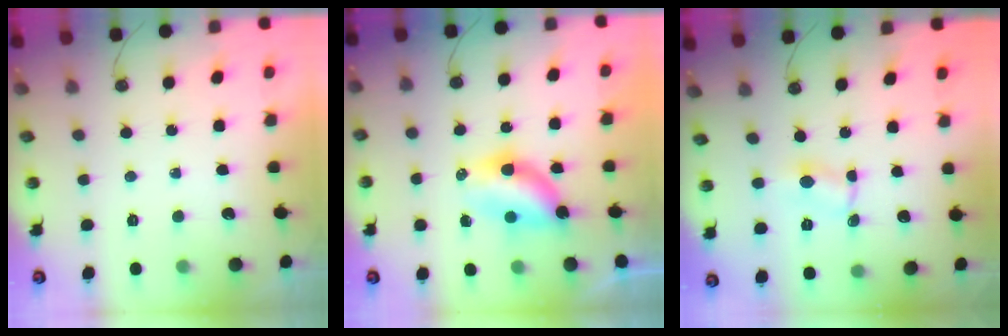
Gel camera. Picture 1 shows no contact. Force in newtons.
{"total": 8.0, "press": 7.0, "slide": 3.9}
{"total": 1.2, "press": 1.2, "slide": 0.2}